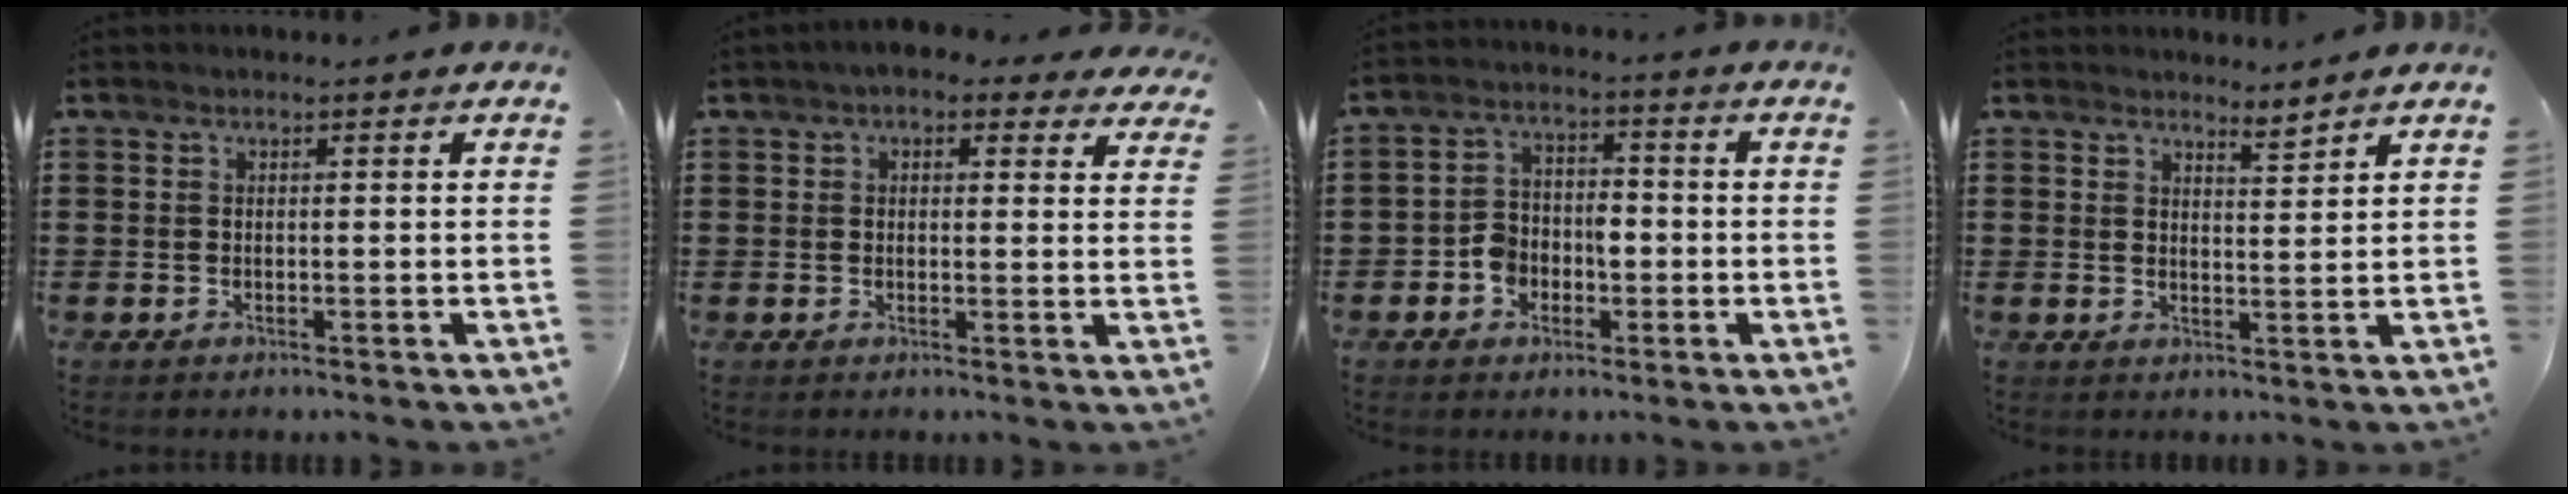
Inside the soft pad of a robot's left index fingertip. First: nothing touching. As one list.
[{"total": 3.2, "force": [2.4, 1.4, 1.5], "torque": [-0.030, -0.002, 0.039]}, {"total": 4.5, "force": [-2.1, 3.5, 2.0], "torque": [-0.044, 0.012, -0.043]}, {"total": 2.8, "force": [2.8, 0.0, 0.4], "torque": [-0.015, -0.003, 0.053]}]